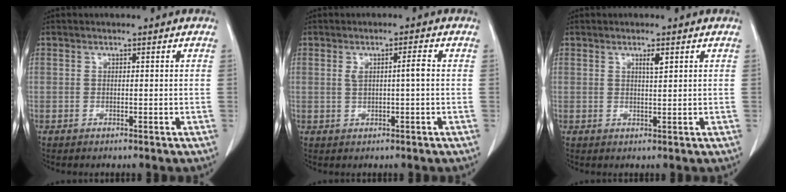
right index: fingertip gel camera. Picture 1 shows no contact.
{"total": 2.8, "force": [0.2, 0.3, 2.8], "torque": [-0.052, 0.008, 0.008]}
{"total": 1.5, "force": [0.8, 0.1, 1.3], "torque": [-0.024, -0.004, 0.013]}